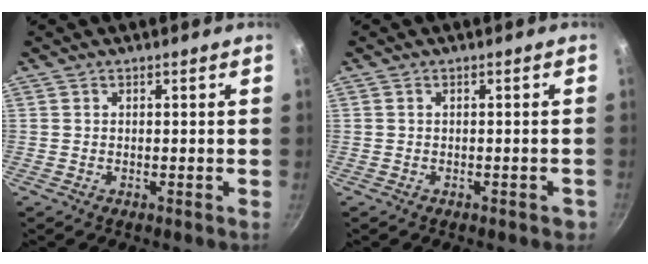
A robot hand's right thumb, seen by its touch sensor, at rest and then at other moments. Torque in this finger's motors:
{"motor_torque": [-0.09, 0.13, -0.13, 0.04, 0.00]}